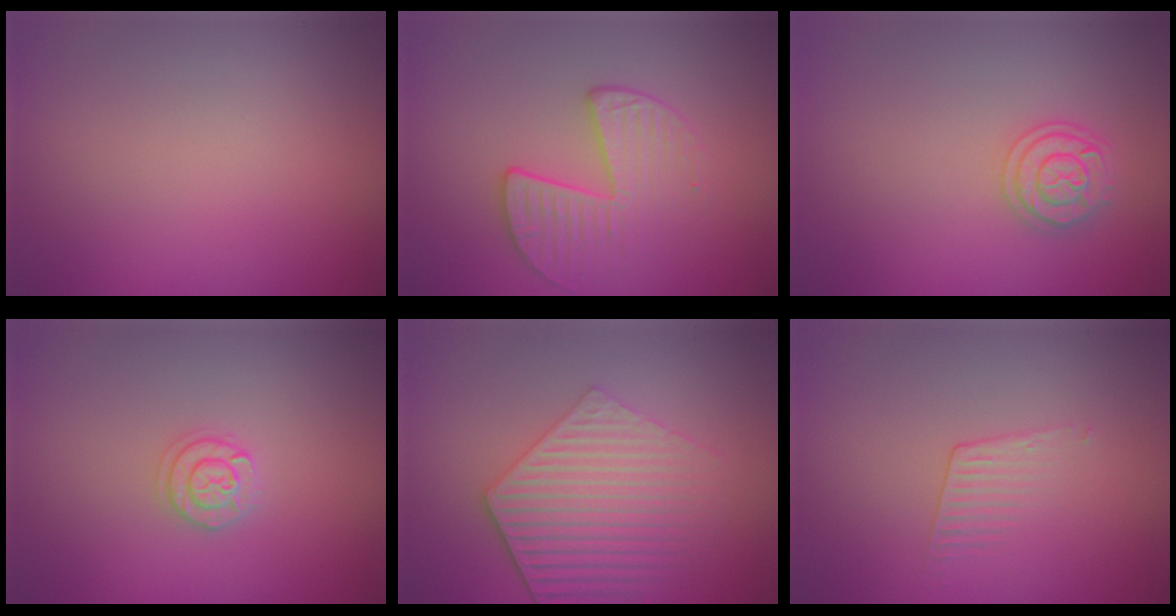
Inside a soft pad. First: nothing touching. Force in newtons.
{"total": 3.4, "press": 2.8, "slide": 2.0}
{"total": 2.4, "press": 2.4, "slide": 0.4}
{"total": 1.7, "press": 1.7, "slide": 0.2}
{"total": 5.9, "press": 4.3, "slide": 4.0}
{"total": 1.1, "press": 0.4, "slide": 1.1}